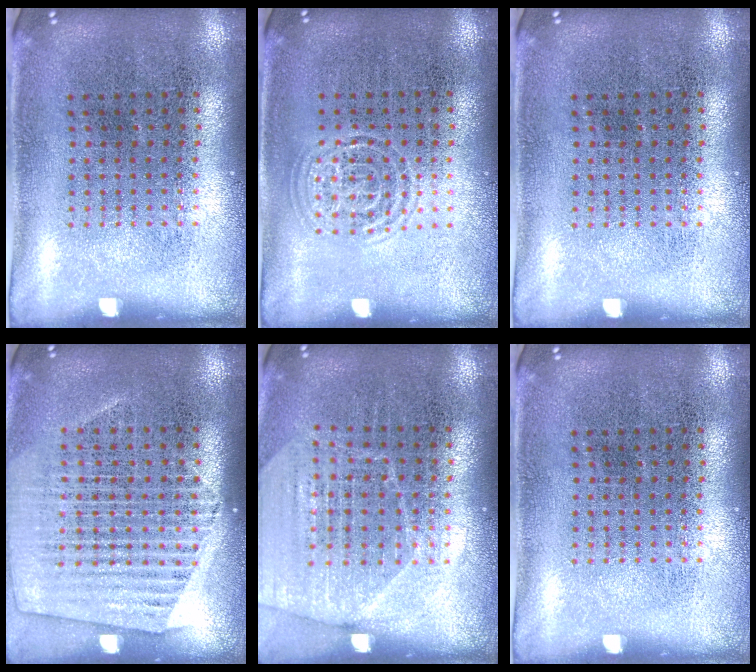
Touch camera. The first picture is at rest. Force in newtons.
{"total": 1.0, "press": 1.0, "slide": 0.1}
{"total": 0.0}
{"total": 1.5, "press": 1.5, "slide": 0.5}
{"total": 1.6, "press": 1.5, "slide": 0.3}
{"total": 0.0}